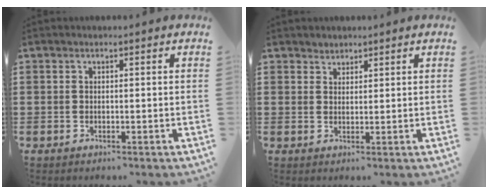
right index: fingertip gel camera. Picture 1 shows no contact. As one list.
[{"total": 1.7, "force": [1.6, 0.7, -0.1], "torque": [-0.004, 0.000, 0.033]}]